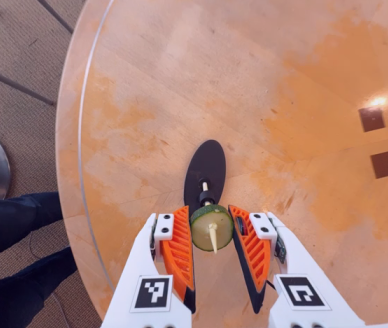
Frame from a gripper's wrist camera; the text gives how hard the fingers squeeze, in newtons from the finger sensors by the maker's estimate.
{"total": 9.0, "left": 8.7, "right": 9.3}